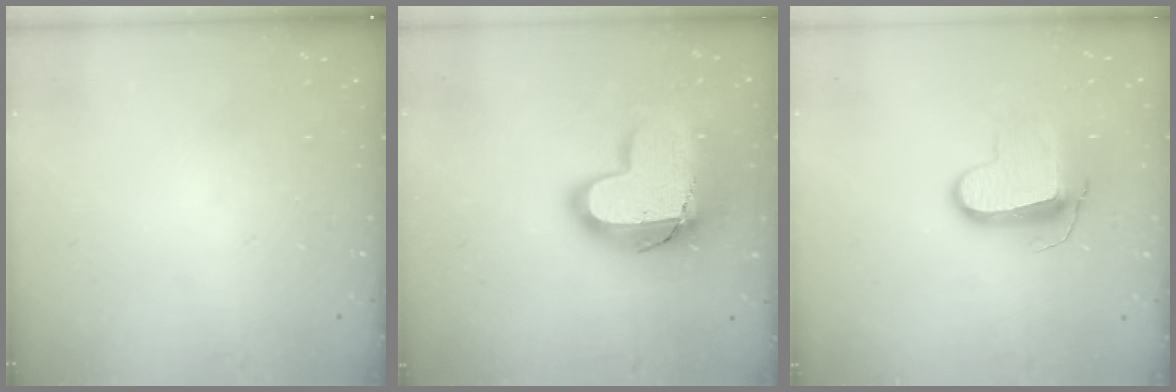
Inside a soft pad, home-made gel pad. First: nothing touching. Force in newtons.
{"total": 18.5, "press": 18.5, "slide": 1.2}
{"total": 10.9, "press": 10.8, "slide": 0.6}